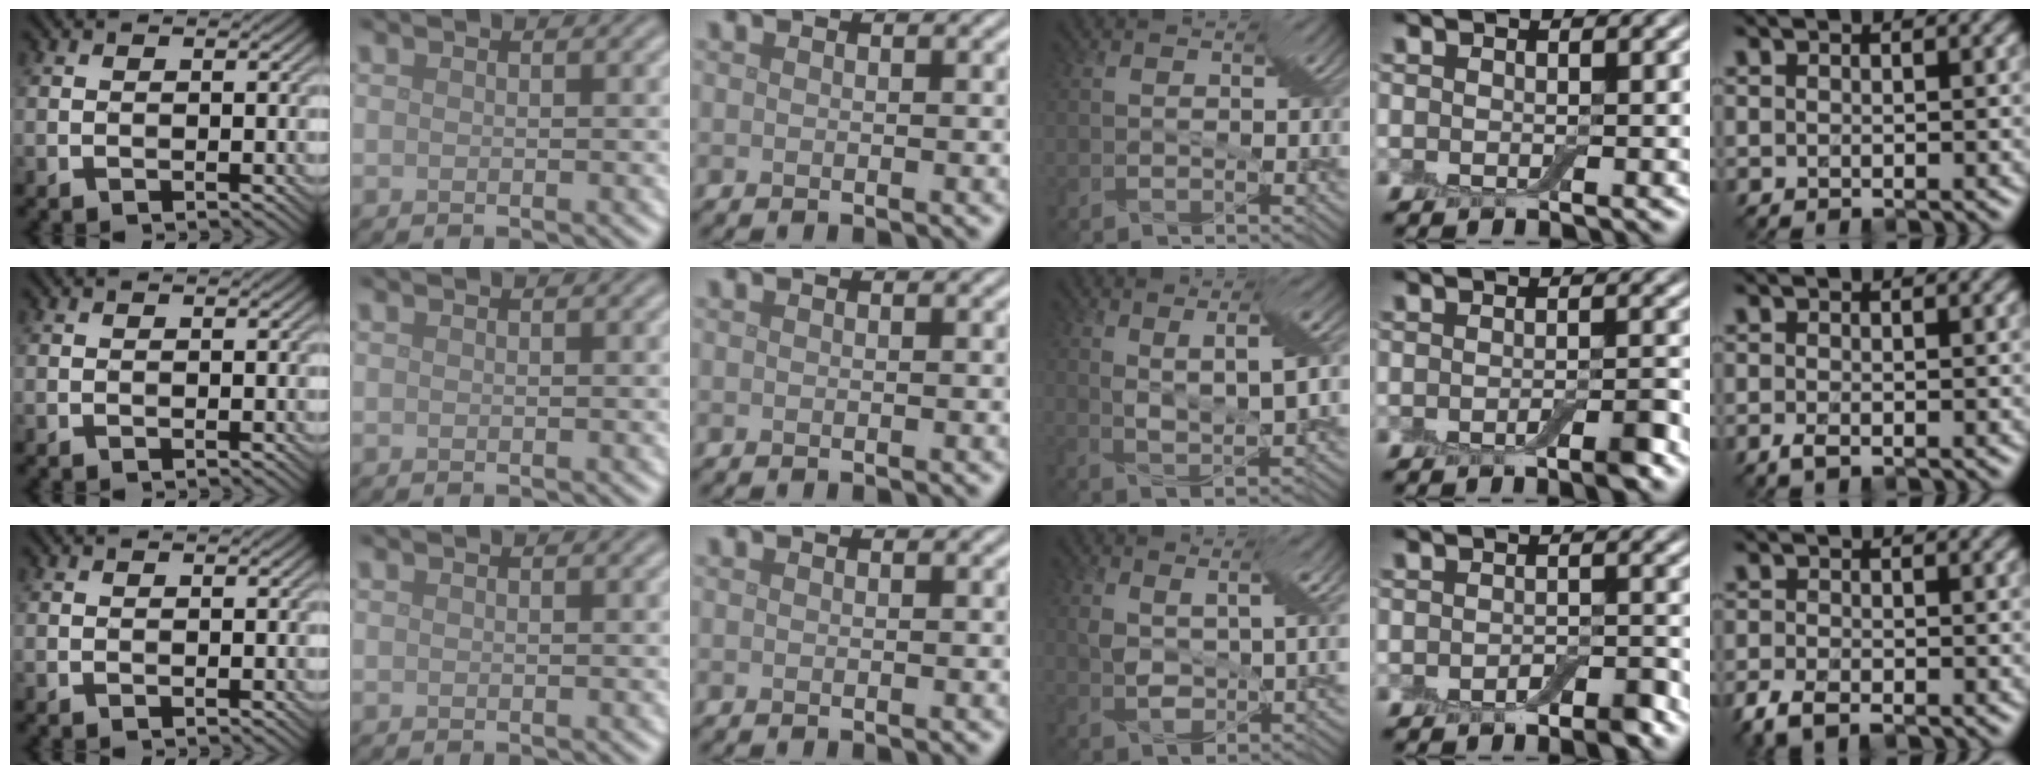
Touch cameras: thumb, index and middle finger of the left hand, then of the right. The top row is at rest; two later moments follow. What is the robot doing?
{"motion": "squeeze", "object": "air blower"}